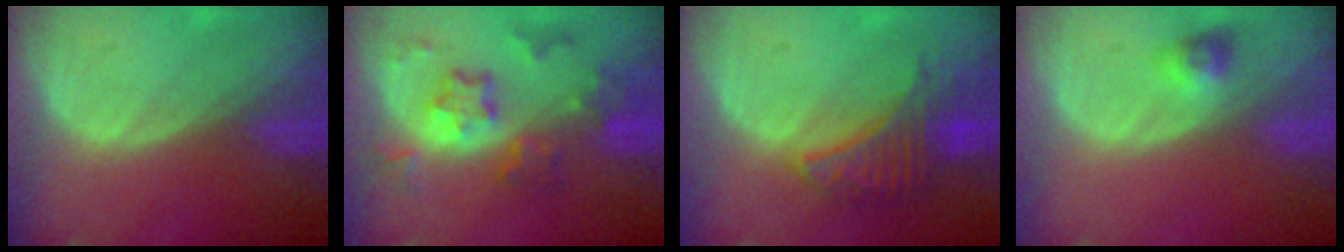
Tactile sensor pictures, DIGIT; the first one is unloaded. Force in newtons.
{"total": 8.0, "press": 7.0, "slide": 3.9}
{"total": 6.6, "press": 6.4, "slide": 1.6}
{"total": 2.9, "press": 2.6, "slide": 1.2}